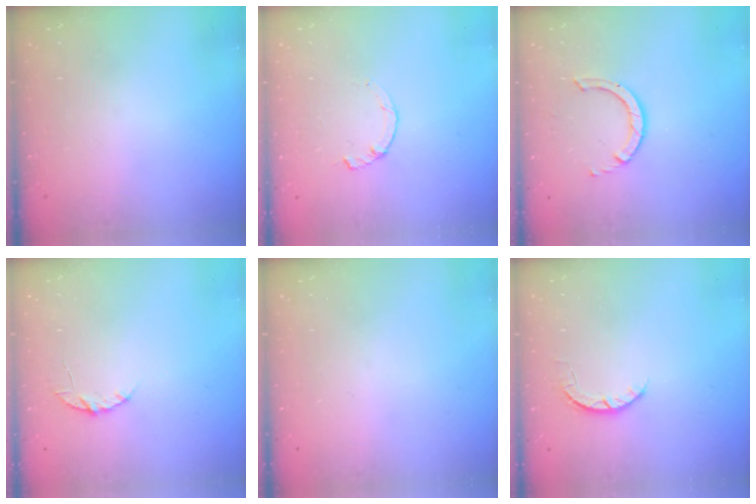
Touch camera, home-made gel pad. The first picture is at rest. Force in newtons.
{"total": 2.2, "press": 2.2, "slide": 0.2}
{"total": 3.5, "press": 3.5, "slide": 0.3}
{"total": 4.3, "press": 4.3, "slide": 0.5}
{"total": 0.0}
{"total": 3.9, "press": 3.9, "slide": 0.6}